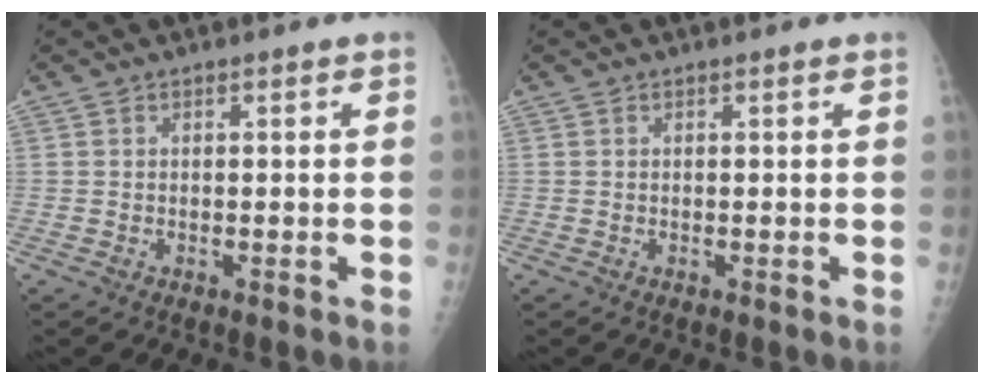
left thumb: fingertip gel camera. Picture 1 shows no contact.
{"total": 0.0}